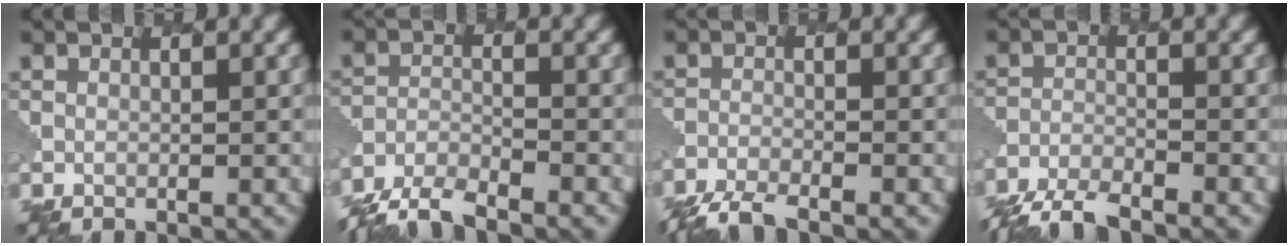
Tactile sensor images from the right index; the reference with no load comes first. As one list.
[{"total": 5.2, "force": [-4.9, 1.1, 1.4], "torque": [-0.031, -0.011, -0.097]}, {"total": 4.5, "force": [-4.2, 0.6, 1.4], "torque": [-0.034, -0.016, -0.079]}, {"total": 5.9, "force": [-5.5, 1.0, 1.8], "torque": [-0.040, -0.018, -0.098]}]